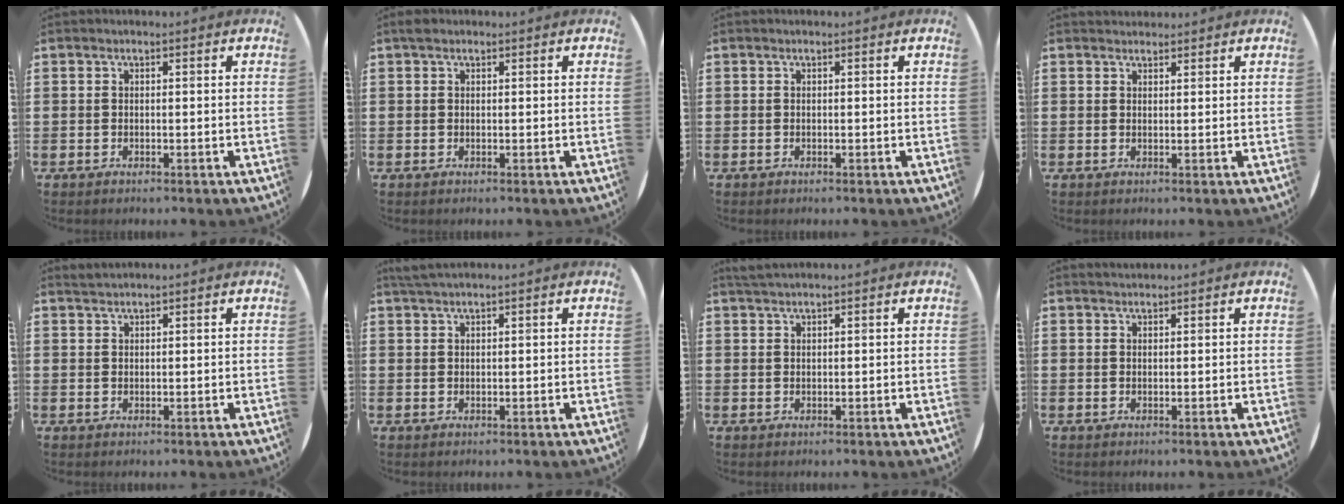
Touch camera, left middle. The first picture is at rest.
{"total": 0.7, "force": [0.5, 0.4, 0.2], "torque": [0.003, 0.001, 0.007]}
{"total": 0.0}
{"total": 1.1, "force": [1.1, 0.3, -0.1], "torque": [0.010, -0.001, 0.019]}
{"total": 1.0, "force": [1.0, -0.1, 0.0], "torque": [0.000, 0.000, 0.019]}
{"total": 1.5, "force": [1.4, -0.1, 0.6], "torque": [-0.013, 0.001, 0.026]}
{"total": 1.3, "force": [1.3, 0.0, 0.4], "torque": [-0.009, 0.002, 0.024]}
{"total": 0.8, "force": [0.8, 0.0, 0.0], "torque": [0.000, 0.000, 0.015]}